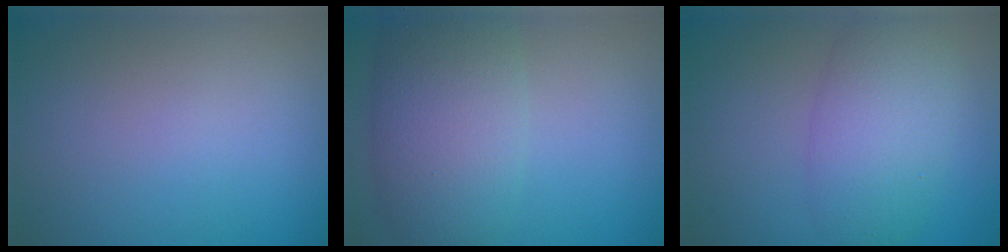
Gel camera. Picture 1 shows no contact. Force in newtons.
{"total": 7.5, "press": 7.5, "slide": 0.1}
{"total": 5.6, "press": 5.6, "slide": 0.1}